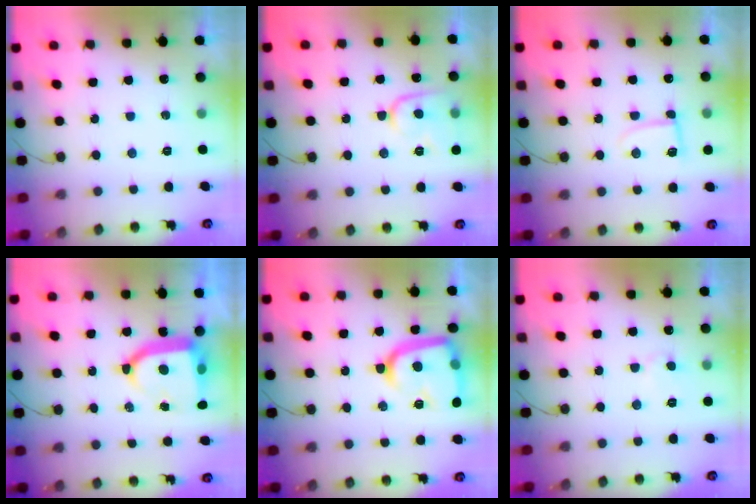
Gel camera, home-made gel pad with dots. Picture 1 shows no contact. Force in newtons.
{"total": 9.9, "press": 9.9, "slide": 0.9}
{"total": 4.6, "press": 4.5, "slide": 0.6}
{"total": 10.7, "press": 10.6, "slide": 1.4}
{"total": 17.2, "press": 17.1, "slide": 1.5}
{"total": 4.2, "press": 4.2, "slide": 0.4}